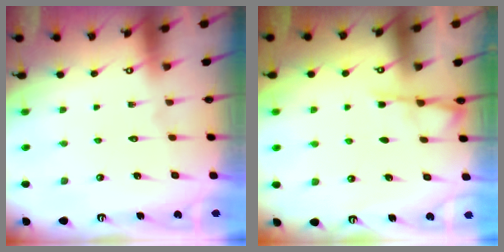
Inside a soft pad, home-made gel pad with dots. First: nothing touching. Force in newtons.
{"total": 4.2, "press": 4.2, "slide": 0.6}